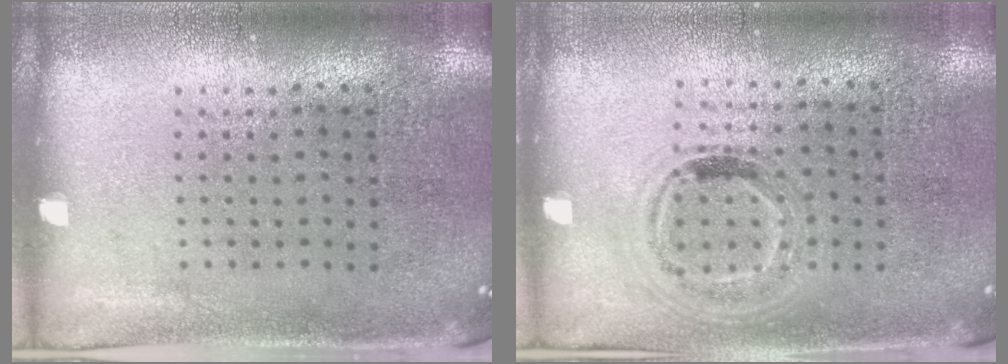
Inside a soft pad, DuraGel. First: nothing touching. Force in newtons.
{"total": 0.9, "press": 0.9, "slide": 0.3}